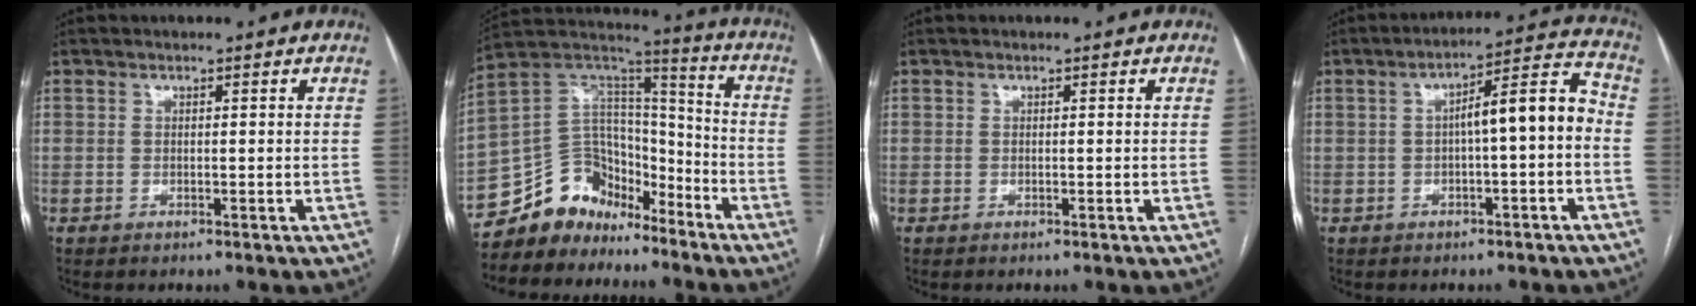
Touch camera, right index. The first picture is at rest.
{"total": 12.6, "force": [-10.1, 7.2, 1.8], "torque": [-0.030, 0.091, -0.183]}
{"total": 0.0}
{"total": 8.6, "force": [-0.7, 1.4, 8.4], "torque": [-0.119, 0.036, -0.010]}